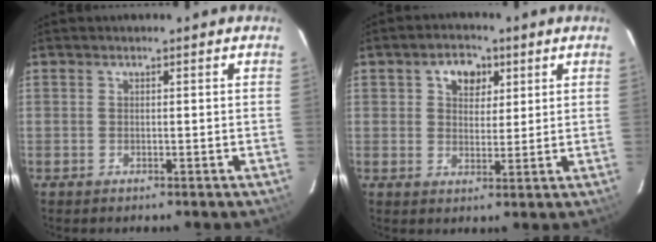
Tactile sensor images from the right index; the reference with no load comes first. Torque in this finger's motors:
{"motor_torque": [0.07, 0.06, 0.19, 0.03]}